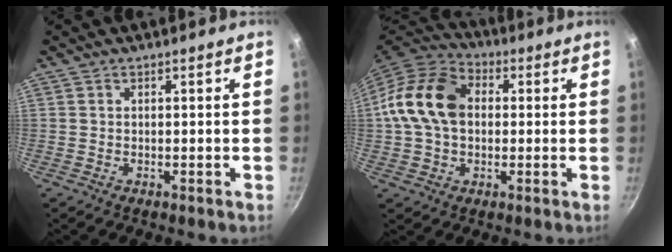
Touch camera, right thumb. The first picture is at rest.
{"total": 15.2, "force": [1.3, 11.0, 10.3], "torque": [-0.167, 0.026, 0.005]}